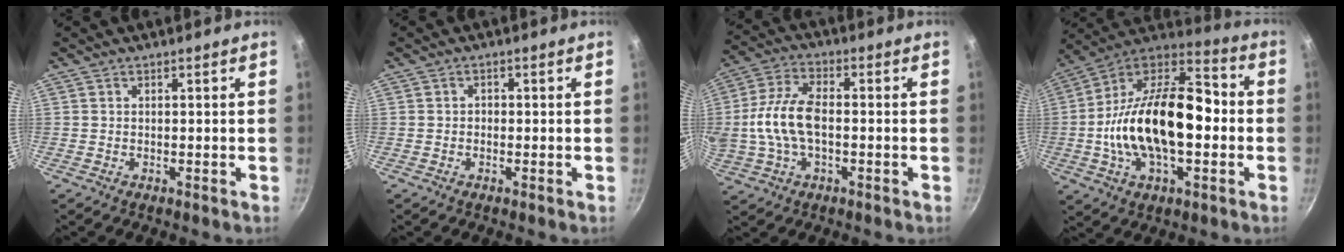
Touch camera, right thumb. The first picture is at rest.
{"total": 0.9, "force": [-0.3, 0.8, 0.3], "torque": [-0.002, 0.002, -0.007]}
{"total": 12.2, "force": [-0.9, 6.6, 10.2], "torque": [-0.205, 0.025, -0.025]}
{"total": 25.2, "force": [-2.1, 13.6, 21.1], "torque": [-0.356, 0.046, -0.051]}